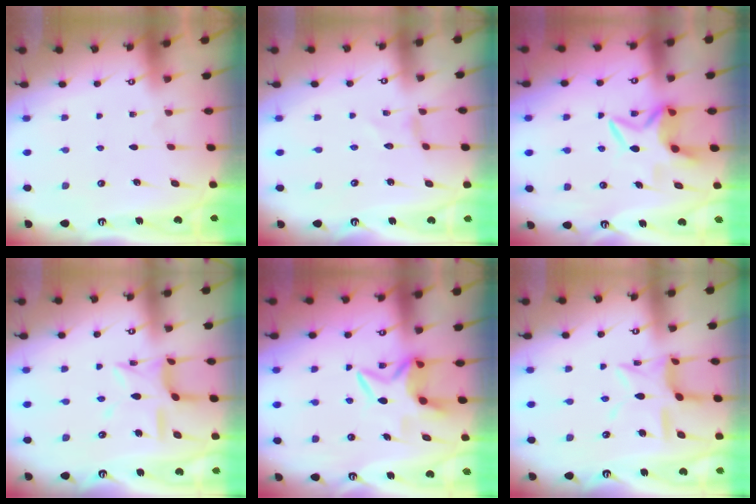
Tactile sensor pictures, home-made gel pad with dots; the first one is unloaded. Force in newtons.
{"total": 0.0}
{"total": 5.9, "press": 5.9, "slide": 0.7}
{"total": 11.2, "press": 11.1, "slide": 1.0}
{"total": 5.9, "press": 5.9, "slide": 0.7}
{"total": 12.1, "press": 12.1, "slide": 0.9}